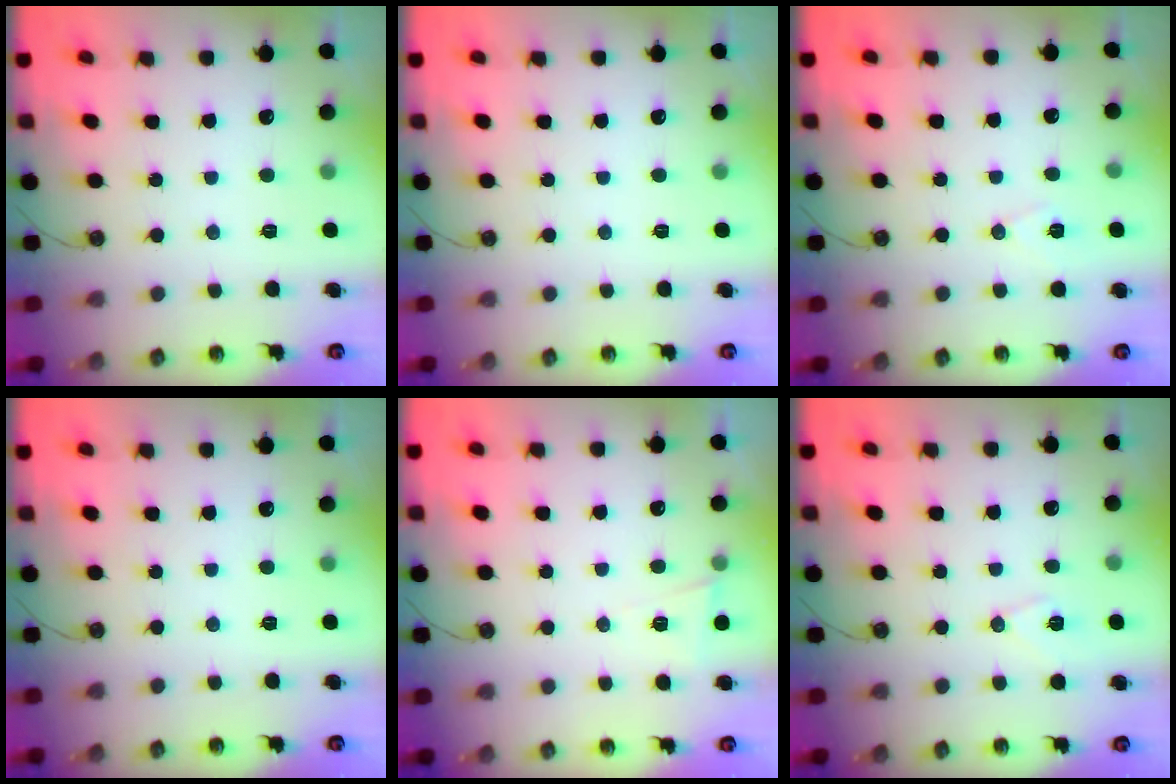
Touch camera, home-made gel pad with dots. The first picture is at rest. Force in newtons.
{"total": 0.0}
{"total": 6.7, "press": 5.5, "slide": 3.8}
{"total": 0.0}
{"total": 5.0, "press": 4.0, "slide": 2.9}
{"total": 6.8, "press": 6.2, "slide": 2.9}